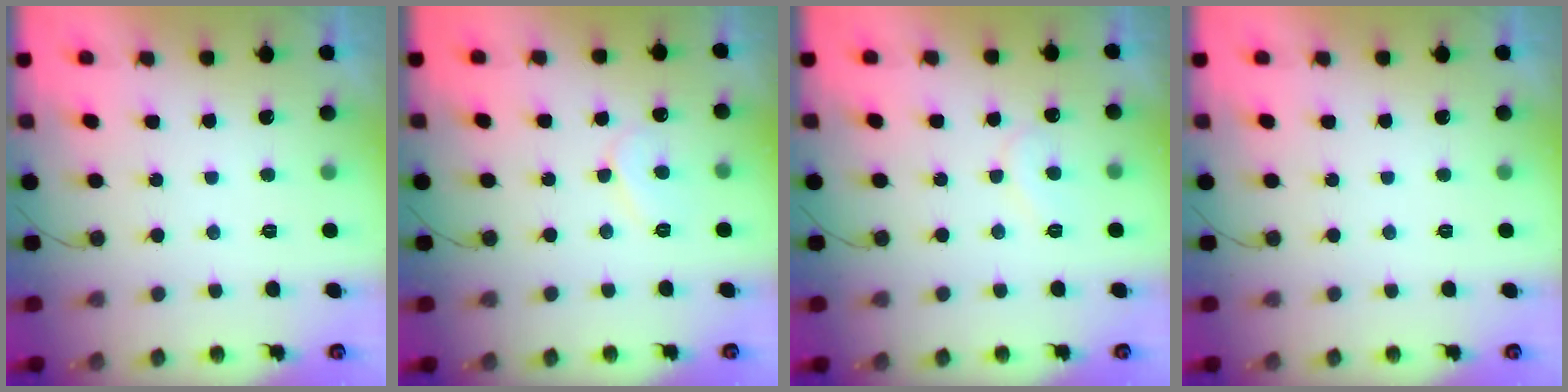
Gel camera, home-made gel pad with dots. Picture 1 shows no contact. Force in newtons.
{"total": 6.6, "press": 6.6, "slide": 0.5}
{"total": 6.5, "press": 6.5, "slide": 0.5}
{"total": 0.0}